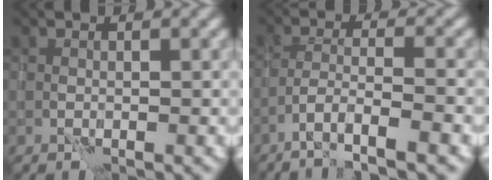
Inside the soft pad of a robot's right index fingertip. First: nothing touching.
{"total": 4.7, "force": [-3.2, 0.4, 3.4], "torque": [-0.058, 0.006, -0.056]}